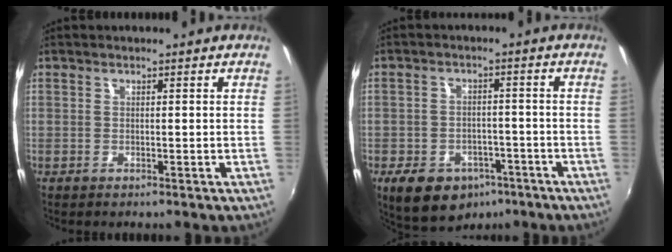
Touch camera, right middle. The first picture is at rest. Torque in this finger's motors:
{"motor_torque": [0.94, -0.91, 0.10, 0.07]}